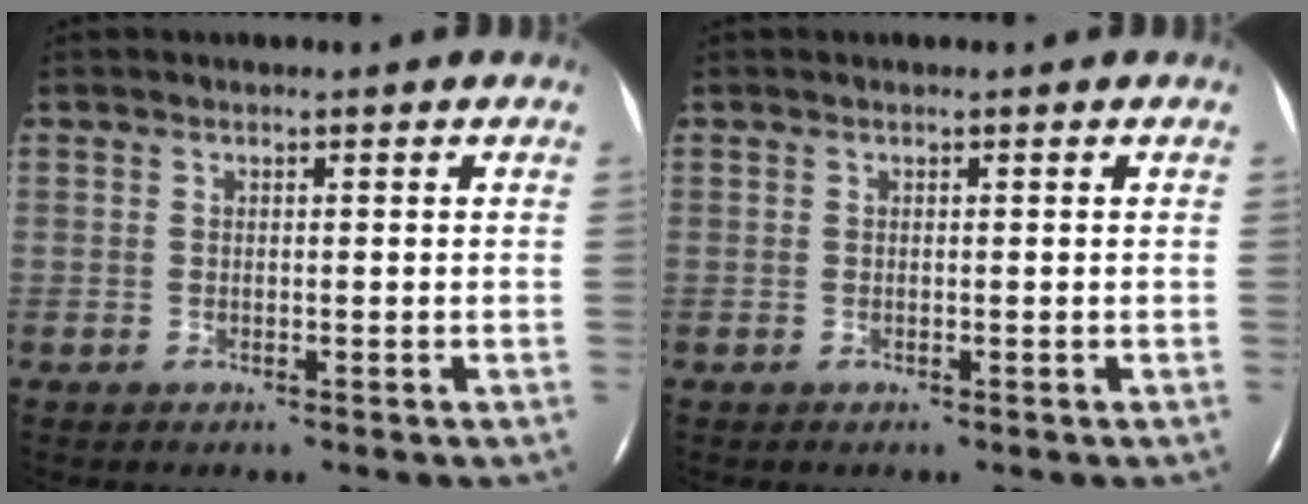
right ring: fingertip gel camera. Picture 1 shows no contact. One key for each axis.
{"total": 0.0}